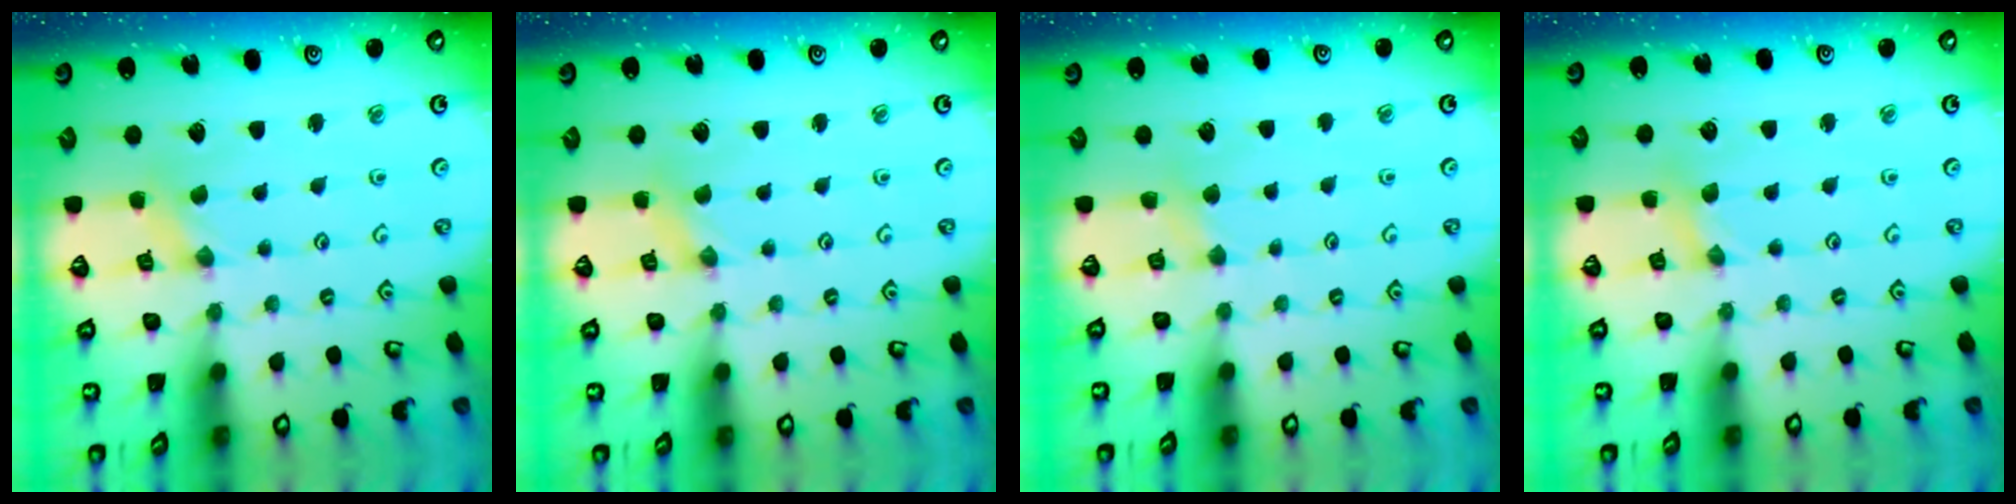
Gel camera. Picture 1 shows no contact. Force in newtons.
{"total": 1.3, "press": 1.2, "slide": 0.3}
{"total": 2.5, "press": 2.5, "slide": 0.4}
{"total": 2.2, "press": 2.2, "slide": 0.4}